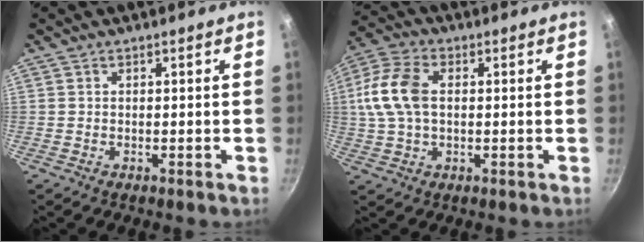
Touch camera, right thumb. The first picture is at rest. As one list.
[{"total": 11.5, "force": [1.3, 7.1, 8.9], "torque": [-0.182, 0.019, 0.014]}]